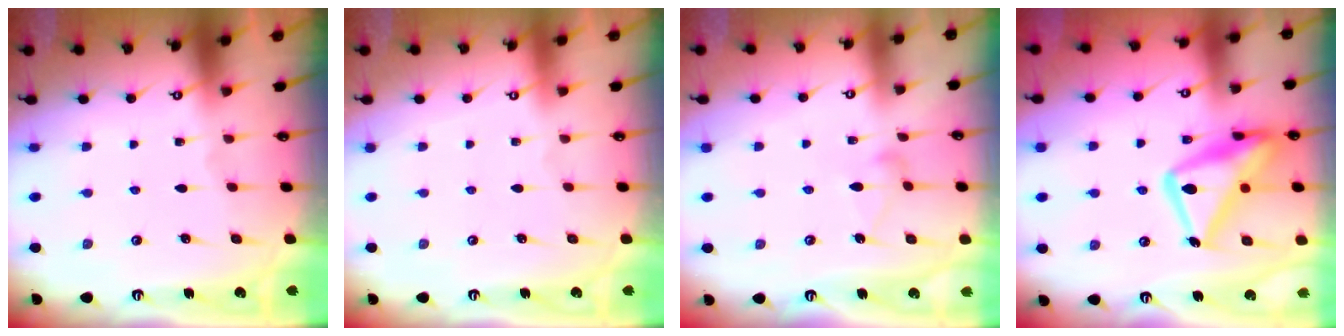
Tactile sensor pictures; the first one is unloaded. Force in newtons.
{"total": 3.9, "press": 3.9, "slide": 0.1}
{"total": 7.0, "press": 7.0, "slide": 0.4}
{"total": 19.5, "press": 19.4, "slide": 1.5}